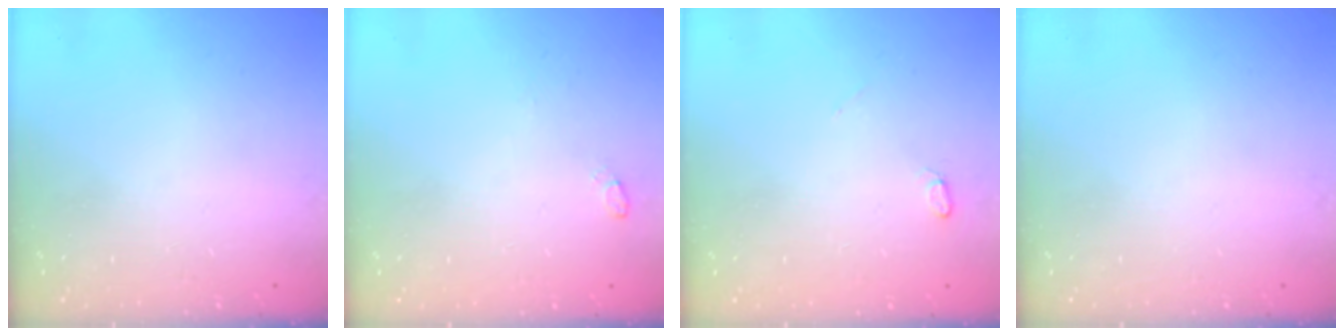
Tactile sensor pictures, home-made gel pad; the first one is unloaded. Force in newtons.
{"total": 12.2, "press": 4.2, "slide": 11.5}
{"total": 4.4, "press": 4.4, "slide": 0.5}
{"total": 0.0}